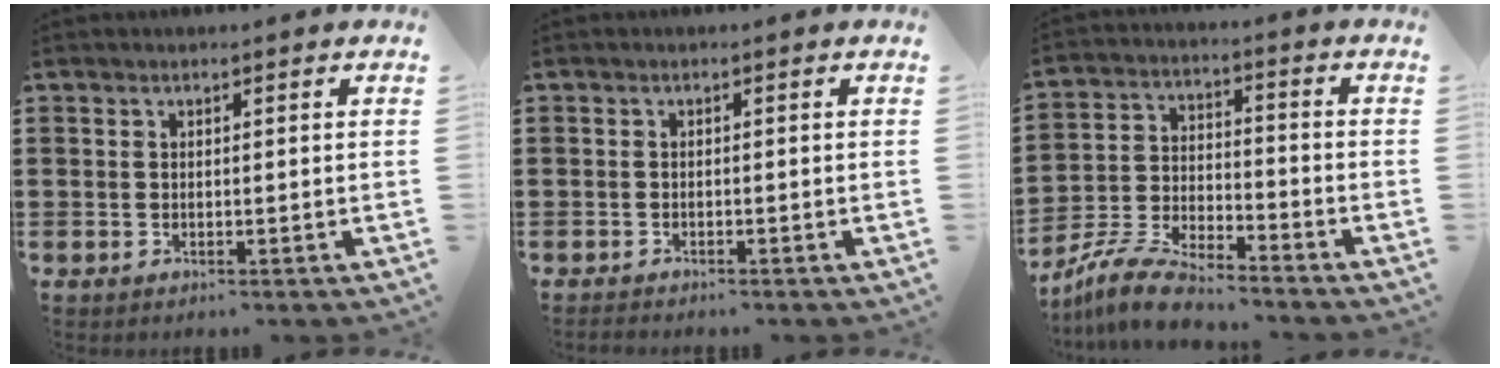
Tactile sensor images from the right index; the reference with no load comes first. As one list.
[{"total": 0.7, "force": [-0.7, 0.1, -0.1], "torque": [0.000, 0.001, -0.015]}, {"total": 7.2, "force": [-6.8, 0.5, 2.4], "torque": [-0.059, 0.000, -0.132]}]